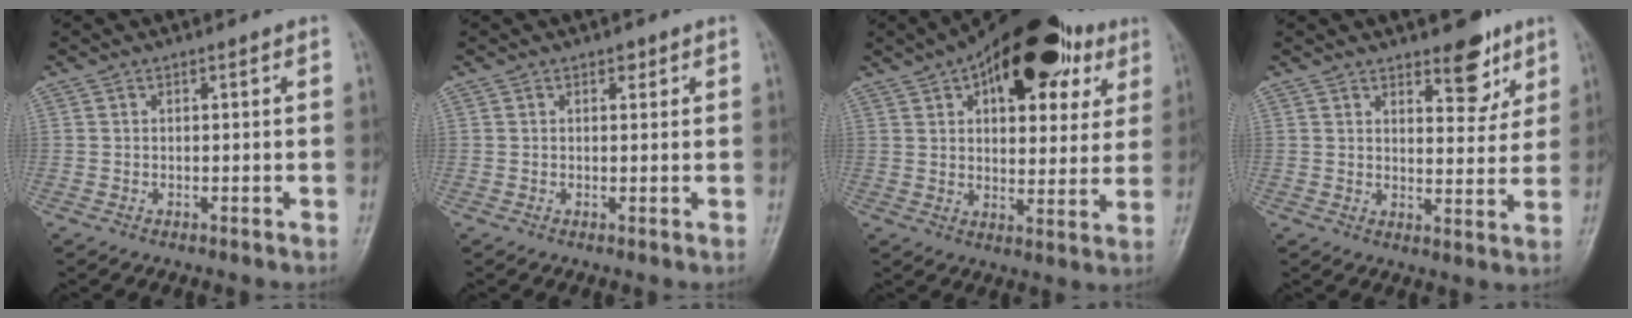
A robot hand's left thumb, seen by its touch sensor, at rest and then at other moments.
{"total": 1.2, "force": [0.7, 0.8, 0.6], "torque": [0.001, -0.002, 0.007]}
{"total": 23.3, "force": [11.0, 12.0, 16.6], "torque": [-0.199, -0.001, 0.158]}
{"total": 8.3, "force": [5.2, 3.7, 5.2], "torque": [-0.041, -0.032, 0.072]}